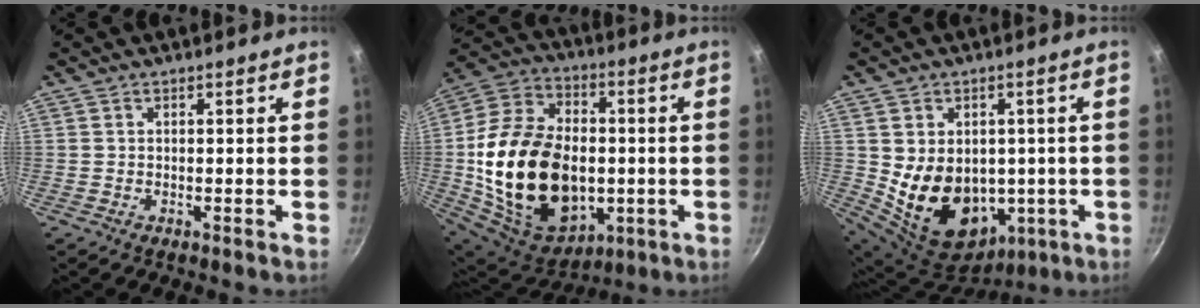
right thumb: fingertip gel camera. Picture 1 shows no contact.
{"total": 28.5, "force": [-2.4, 19.1, 21.1], "torque": [-0.365, 0.012, -0.027]}
{"total": 17.1, "force": [-0.9, 13.2, 10.9], "torque": [-0.173, -0.011, 0.021]}